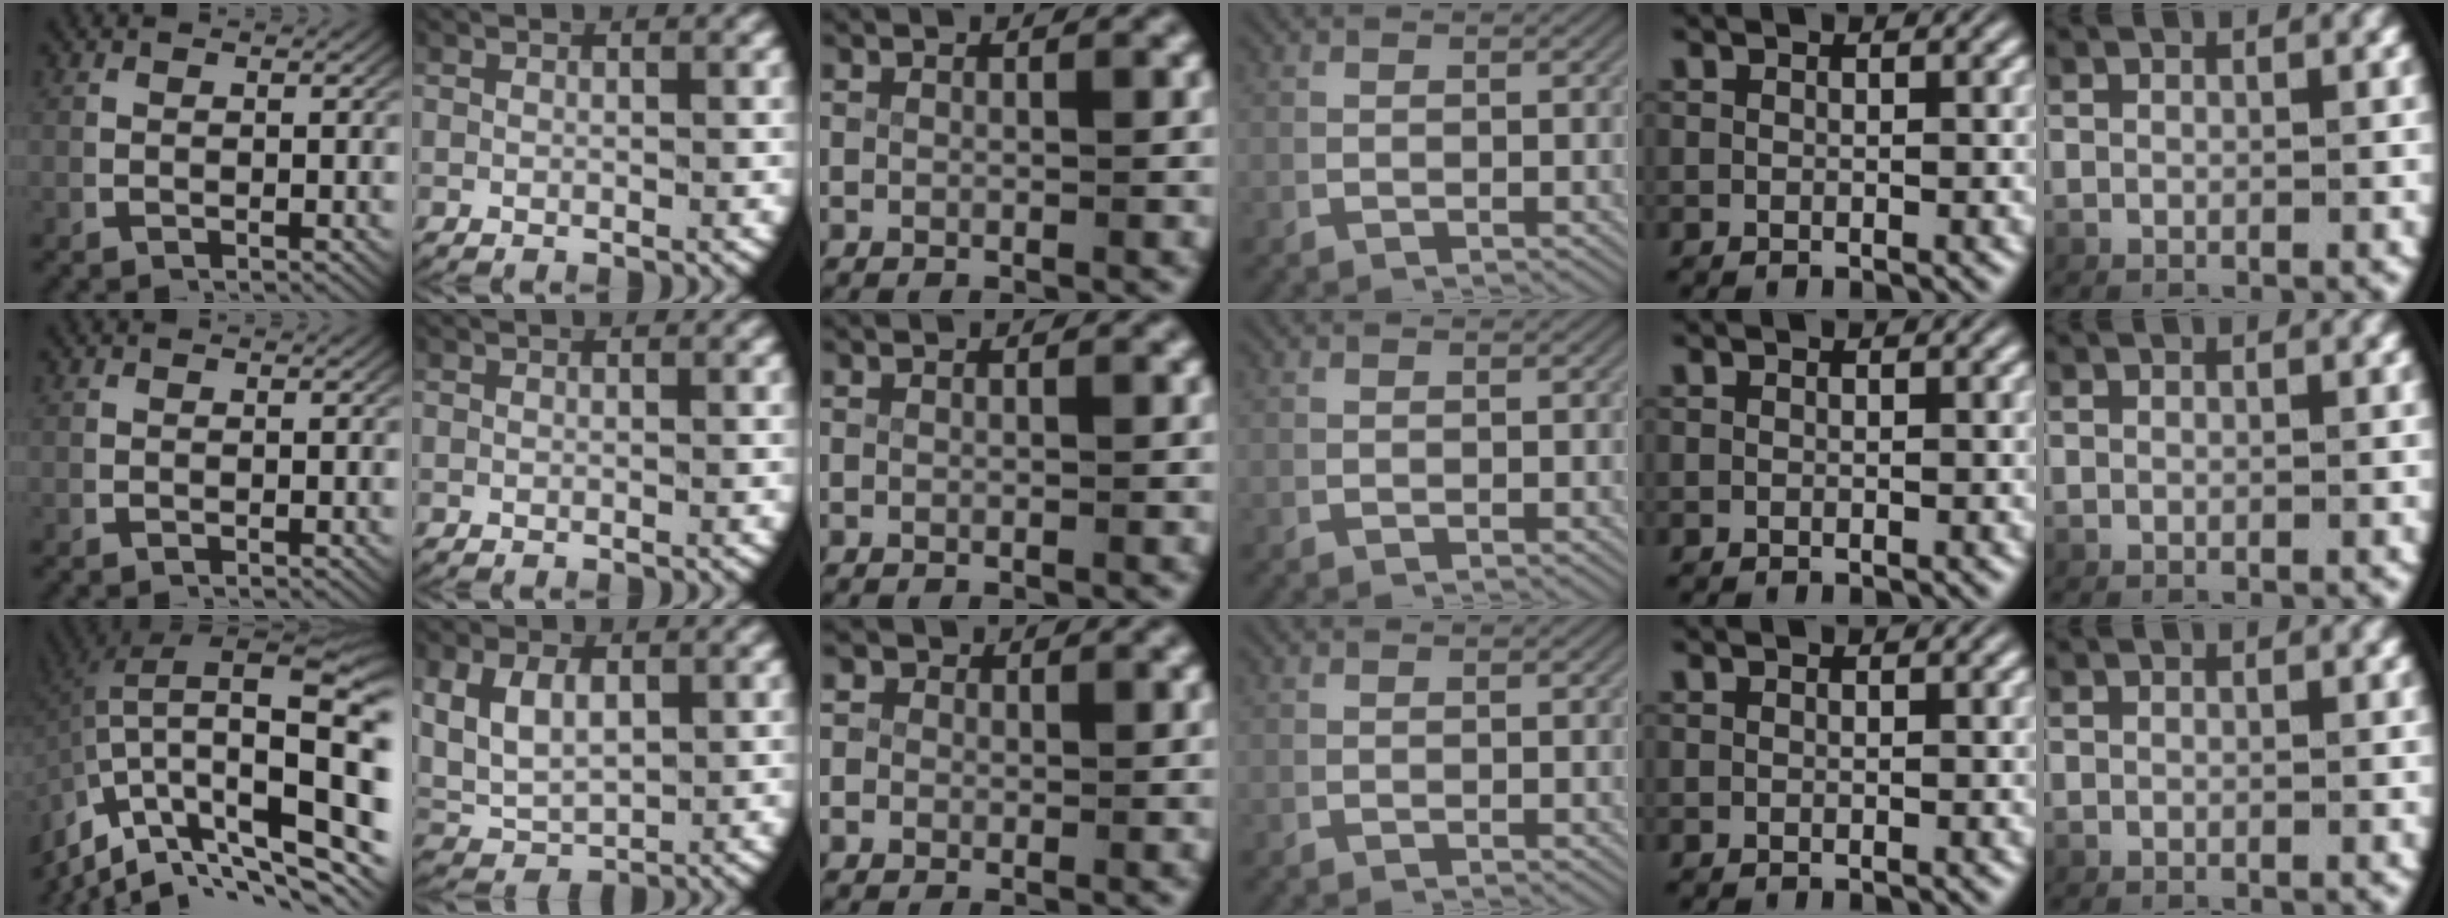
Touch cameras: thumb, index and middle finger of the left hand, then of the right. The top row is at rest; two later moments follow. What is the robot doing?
{"motion": "lift_and_place", "object": "coat"}